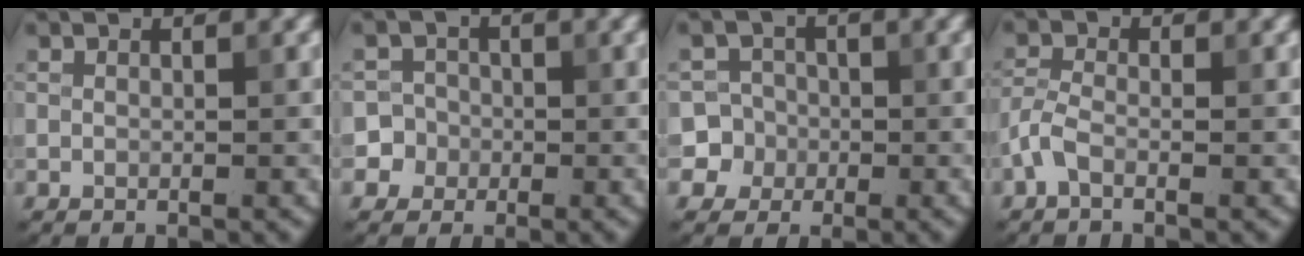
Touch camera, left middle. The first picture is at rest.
{"total": 4.7, "force": [-1.7, 4.3, 0.6], "torque": [0.008, 0.012, -0.050]}
{"total": 5.7, "force": [-1.7, 5.4, 0.7], "torque": [0.005, 0.015, -0.053]}
{"total": 2.0, "force": [-1.1, 0.9, 1.5], "torque": [-0.039, 0.003, -0.034]}